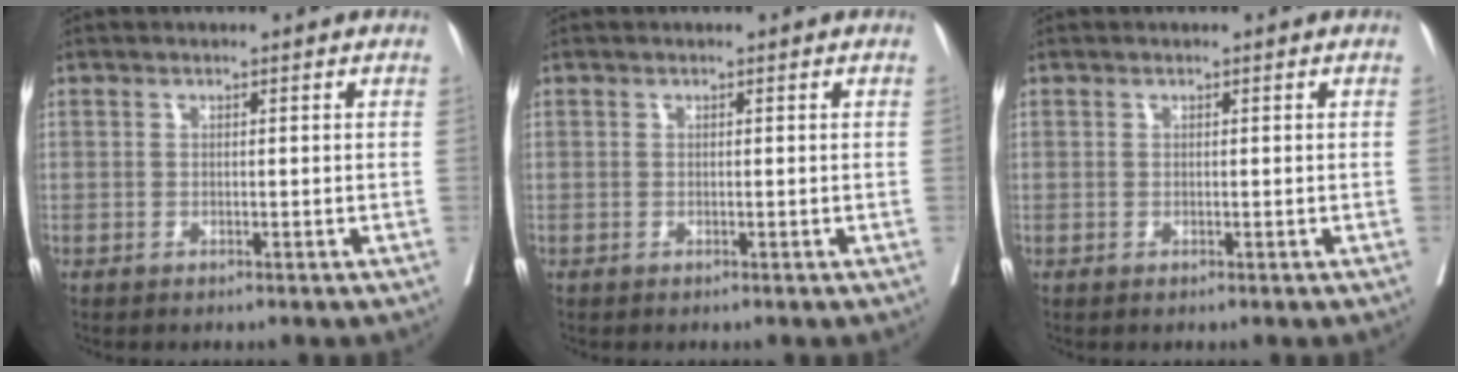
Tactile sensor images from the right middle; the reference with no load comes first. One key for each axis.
{"total": 0.0}
{"total": 0.0}